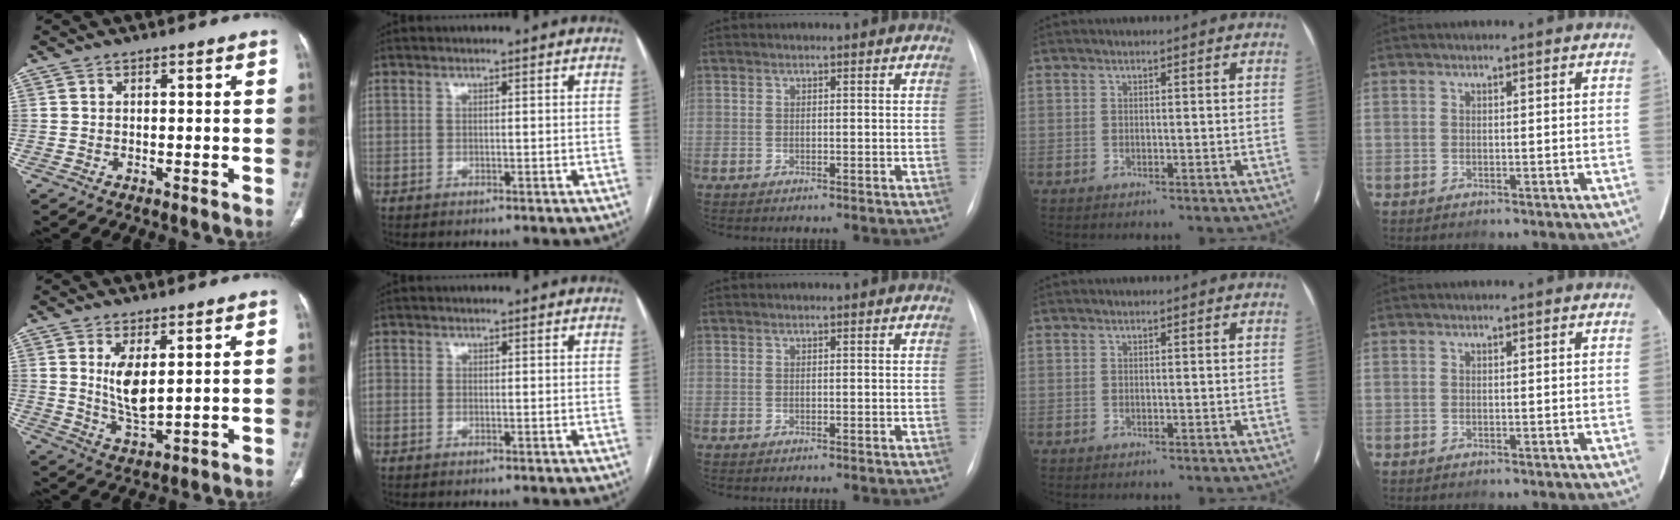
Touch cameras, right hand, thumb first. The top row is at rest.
{"thumb": {"total": 6.9, "force": [2.0, 2.6, 6.0], "torque": [-0.112, -0.028, 0.051]}, "index": {"total": 0.7, "force": [-0.1, 0.5, 0.5], "torque": [-0.010, 0.004, -0.002]}}